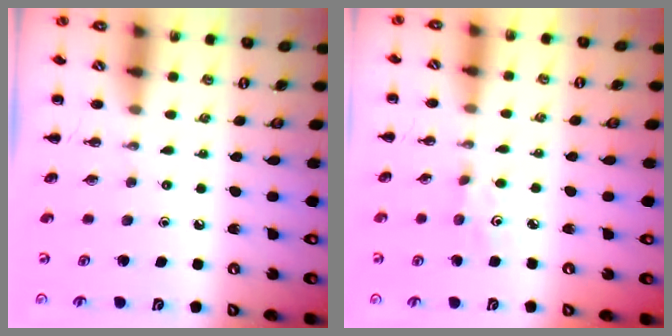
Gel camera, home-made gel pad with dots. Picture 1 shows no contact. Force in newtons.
{"total": 2.2, "press": 2.1, "slide": 0.7}